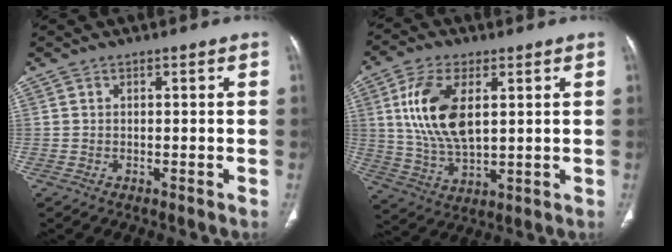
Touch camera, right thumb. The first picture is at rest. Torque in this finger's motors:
{"motor_torque": [-0.57, 1.29, 1.12, 0.73, 0.20]}